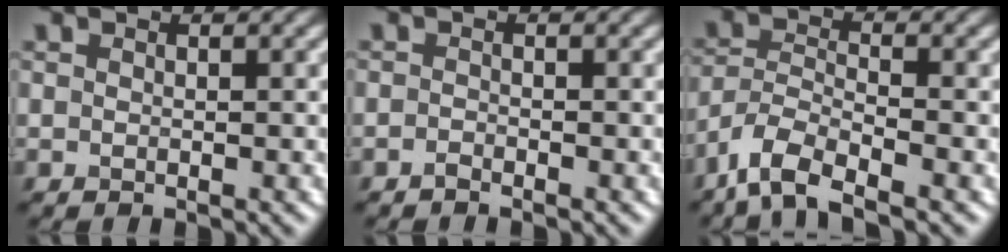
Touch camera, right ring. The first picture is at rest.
{"total": 0.6, "force": [-0.5, 0.2, 0.2], "torque": [-0.001, 0.000, -0.012]}
{"total": 5.4, "force": [-3.9, 1.7, 3.3], "torque": [-0.063, -0.004, -0.083]}